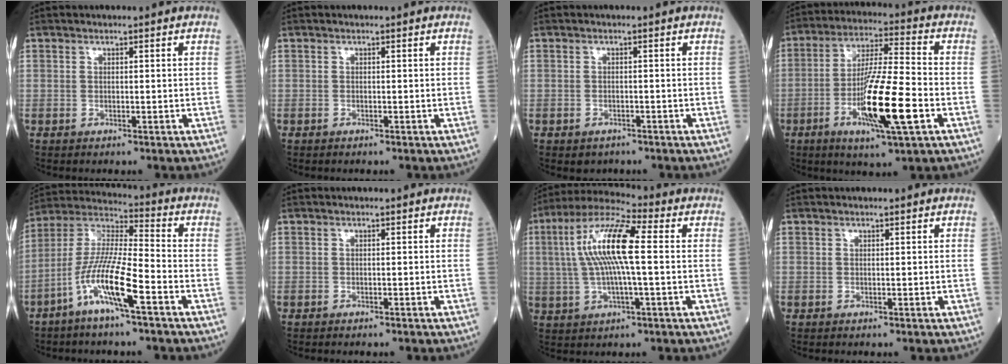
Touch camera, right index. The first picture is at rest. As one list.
[{"total": 0.0}, {"total": 1.8, "force": [-1.3, 1.2, 0.3], "torque": [-0.007, 0.002, -0.014]}, {"total": 14.2, "force": [-4.6, 0.8, 13.4], "torque": [-0.249, -0.015, -0.083]}, {"total": 11.9, "force": [-5.8, 0.9, 10.3], "torque": [-0.214, -0.003, -0.117]}, {"total": 0.9, "force": [-0.8, 0.1, 0.3], "torque": [-0.007, -0.002, -0.011]}, {"total": 12.7, "force": [1.4, 1.9, 12.5], "torque": [-0.254, 0.023, 0.019]}, {"total": 0.0}]